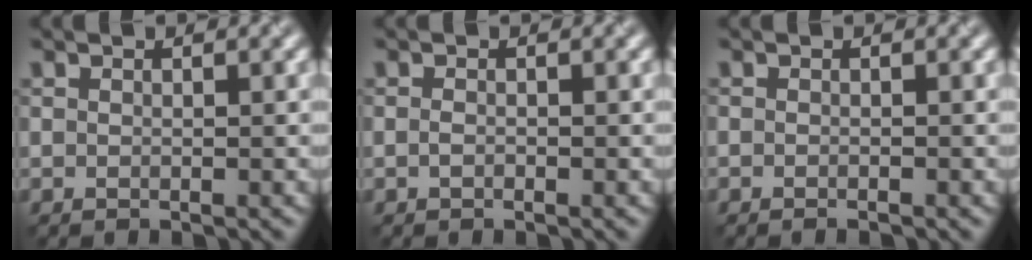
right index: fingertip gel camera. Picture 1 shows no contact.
{"total": 0.6, "force": [-0.3, 0.3, 0.4], "torque": [-0.010, 0.000, -0.006]}
{"total": 0.6, "force": [-0.5, 0.1, 0.4], "torque": [-0.004, -0.003, -0.008]}